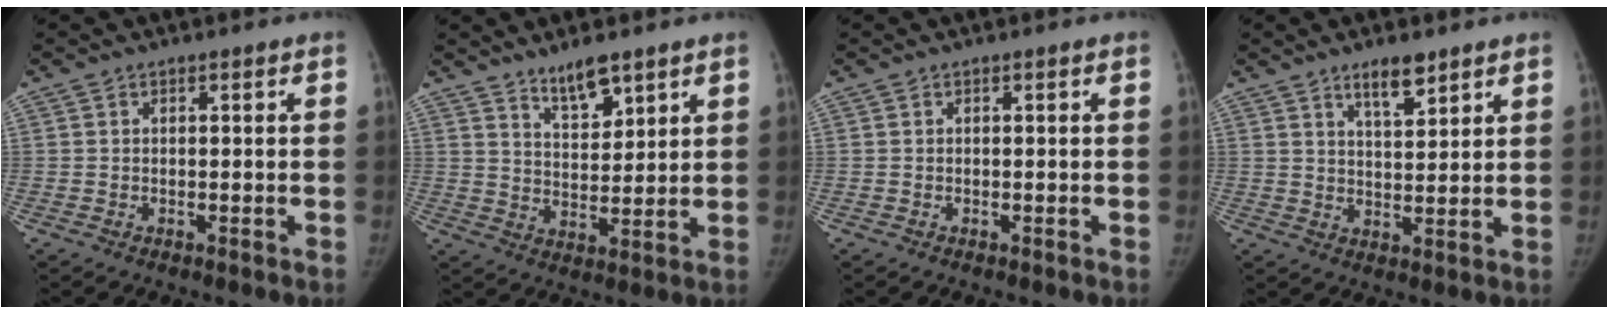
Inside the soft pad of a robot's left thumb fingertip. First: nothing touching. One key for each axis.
{"total": 6.9, "fx": 5.3, "fy": 2.3, "fz": 3.9, "tx": -0.049, "ty": -0.042, "tz": 0.094}
{"total": 0.0}
{"total": 5.9, "fx": 4.2, "fy": 1.8, "fz": 3.7, "tx": -0.047, "ty": -0.031, "tz": 0.073}